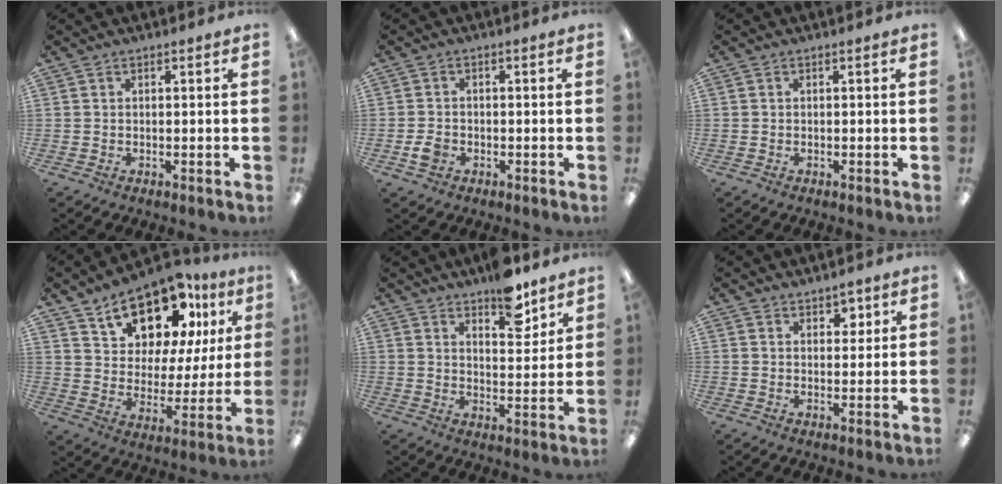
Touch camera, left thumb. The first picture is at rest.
{"total": 2.8, "force": [-1.0, 2.2, 1.4], "torque": [-0.022, 0.005, -0.017]}
{"total": 0.0}
{"total": 17.1, "force": [12.2, 8.6, 8.3], "torque": [-0.130, -0.077, 0.214]}
{"total": 10.0, "force": [7.7, 4.1, 5.0], "torque": [-0.047, -0.051, 0.129]}
{"total": 3.4, "force": [2.6, 1.9, 1.0], "torque": [-0.001, -0.011, 0.043]}